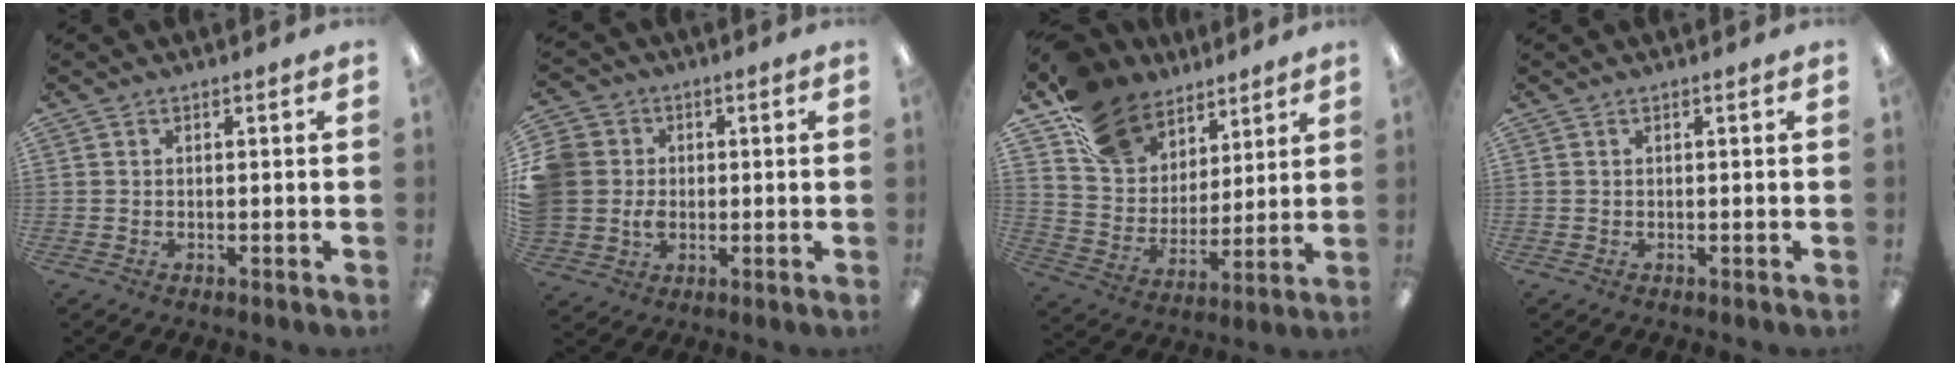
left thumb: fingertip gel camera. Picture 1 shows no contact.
{"total": 8.3, "force": [0.3, 8.0, 2.0], "torque": [-0.065, 0.006, 0.010]}
{"total": 14.8, "force": [10.8, 9.4, 3.9], "torque": [-0.095, -0.066, 0.213]}
{"total": 0.0}